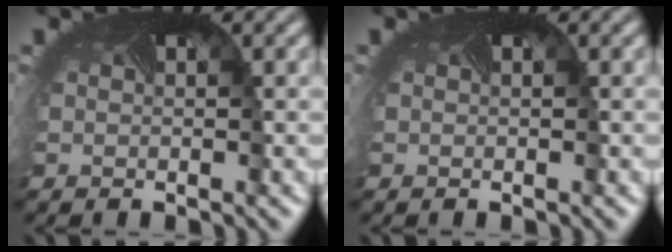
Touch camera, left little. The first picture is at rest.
{"total": 0.0}